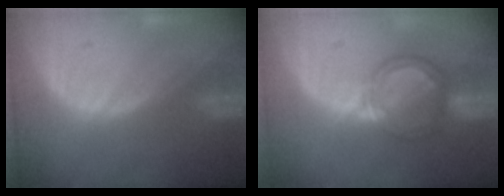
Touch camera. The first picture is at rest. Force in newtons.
{"total": 5.4, "press": 5.1, "slide": 1.9}